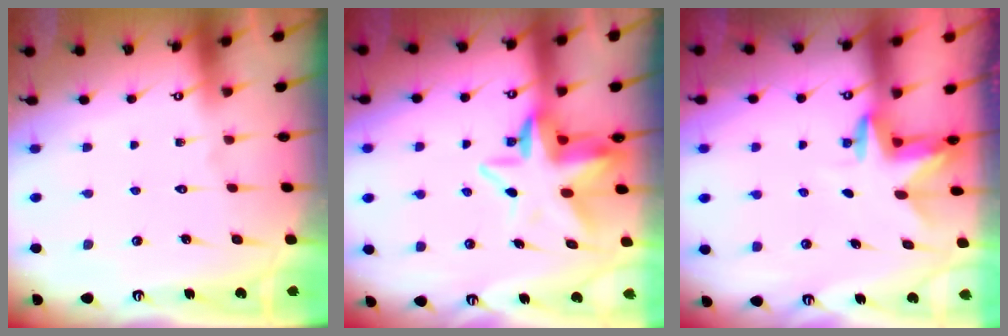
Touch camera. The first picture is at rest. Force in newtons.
{"total": 9.2, "press": 9.0, "slide": 1.6}
{"total": 2.7, "press": 2.7, "slide": 0.2}